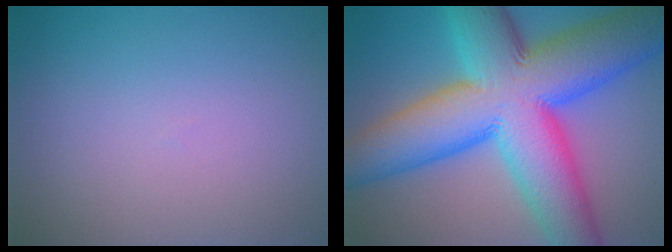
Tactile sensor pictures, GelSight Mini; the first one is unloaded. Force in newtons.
{"total": 16.0, "press": 16.0, "slide": 0.3}